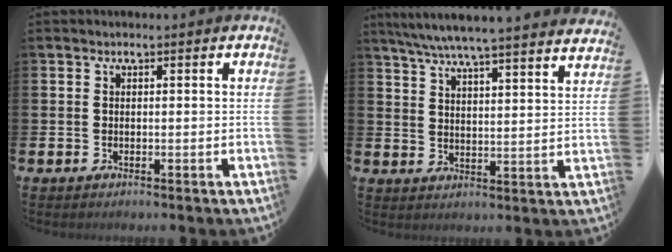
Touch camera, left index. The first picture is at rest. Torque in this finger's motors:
{"motor_torque": [0.96, -1.18, 0.77, 0.21]}